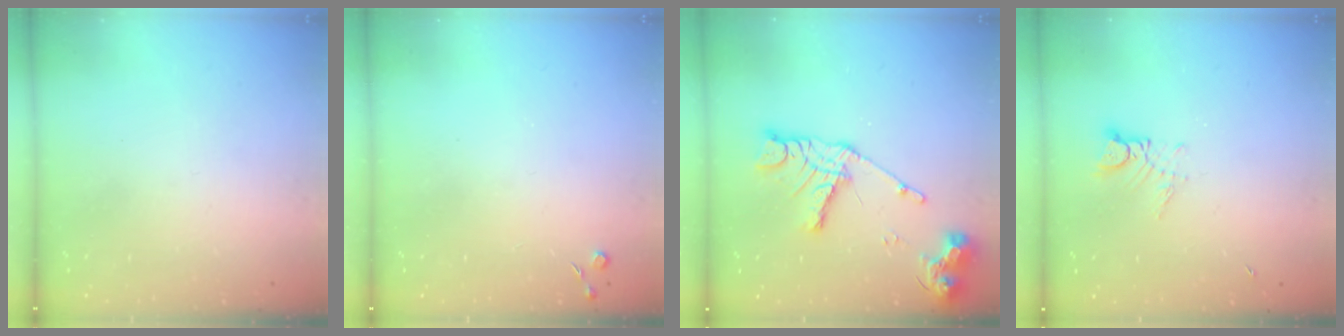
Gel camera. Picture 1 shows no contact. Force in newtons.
{"total": 4.2, "press": 4.1, "slide": 0.6}
{"total": 14.2, "press": 14.2, "slide": 1.3}
{"total": 4.1, "press": 4.1, "slide": 0.5}